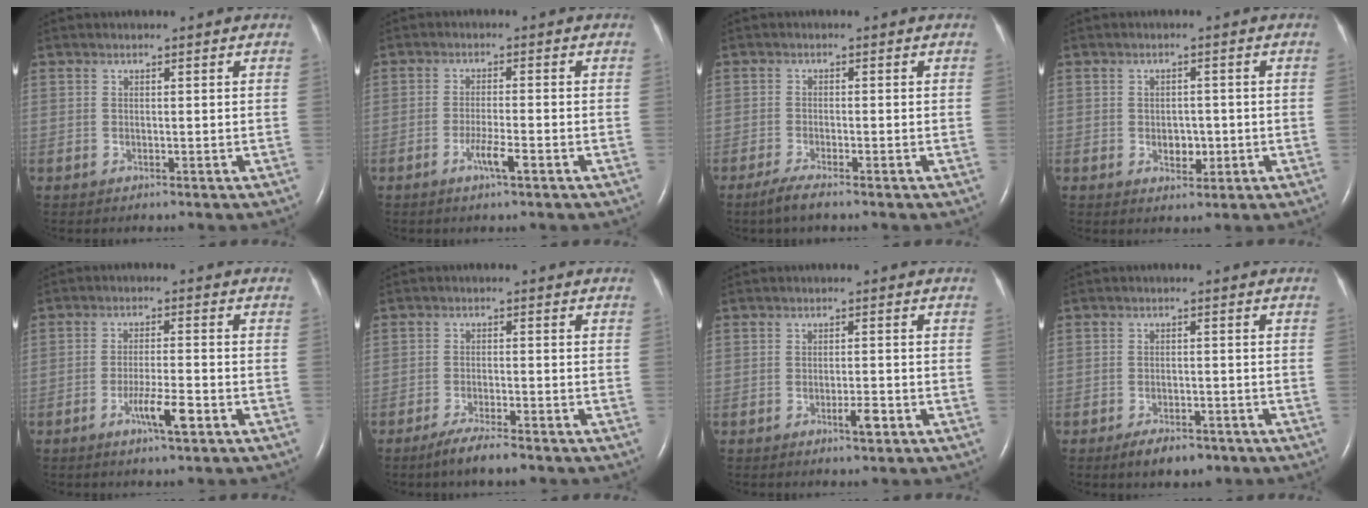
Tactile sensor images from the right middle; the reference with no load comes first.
{"total": 3.3, "force": [-1.7, -0.1, 2.8], "torque": [-0.058, -0.003, -0.033]}
{"total": 2.9, "force": [-2.2, 0.0, 1.9], "torque": [-0.050, -0.009, -0.044]}
{"total": 2.9, "force": [-0.6, 1.9, 2.1], "torque": [-0.031, 0.003, -0.003]}
{"total": 4.9, "force": [-2.5, 0.2, 4.2], "torque": [-0.080, -0.005, -0.045]}
{"total": 4.8, "force": [-3.6, 0.4, 3.1], "torque": [-0.064, -0.011, -0.061]}
{"total": 2.5, "force": [-1.3, 0.4, 2.1], "torque": [-0.034, -0.001, -0.019]}
{"total": 4.6, "force": [-3.3, 1.9, 2.6], "torque": [-0.046, -0.002, -0.046]}